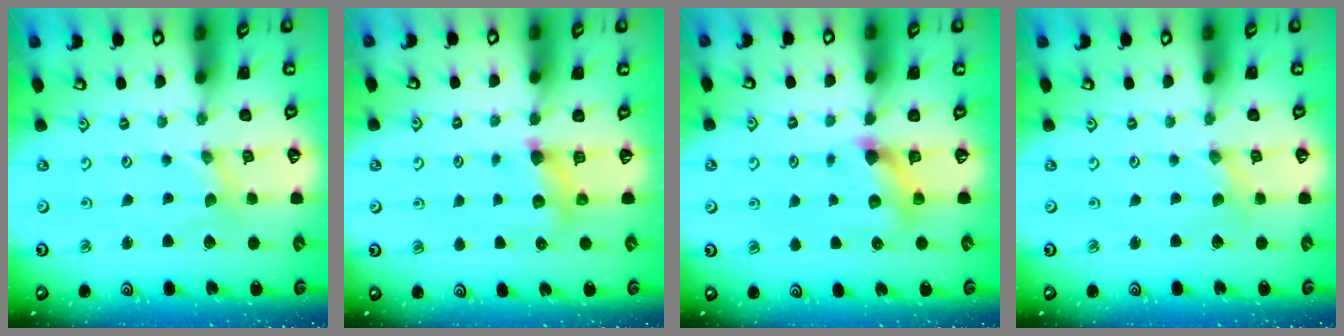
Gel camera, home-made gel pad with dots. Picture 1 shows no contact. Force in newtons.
{"total": 5.9, "press": 5.9, "slide": 0.2}
{"total": 7.0, "press": 7.0, "slide": 0.6}
{"total": 0.0}